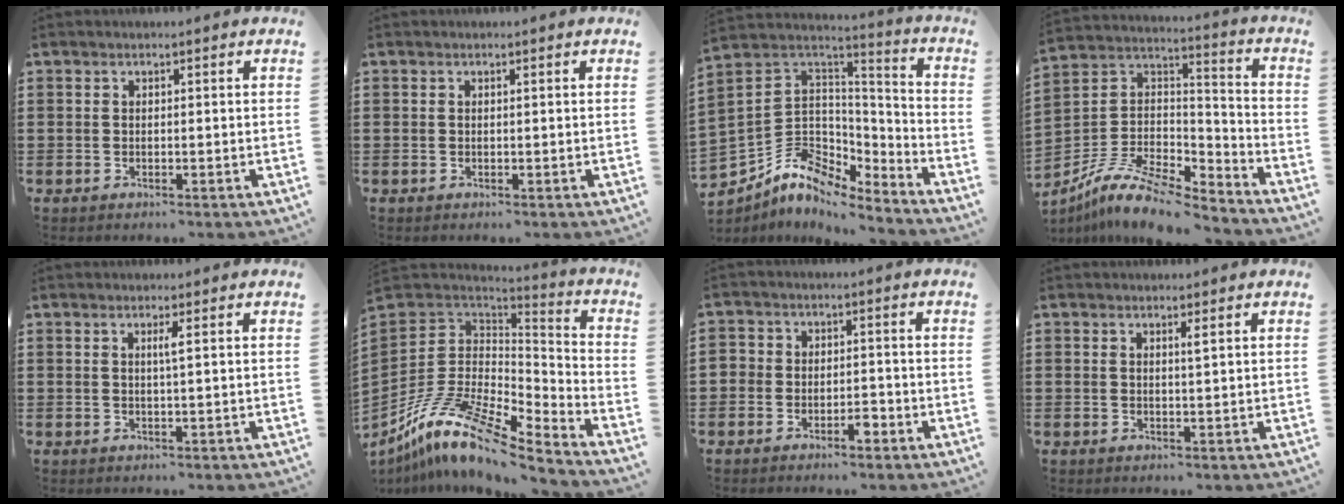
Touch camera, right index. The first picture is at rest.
{"total": 0.0}
{"total": 7.5, "force": [-5.1, 4.9, 2.4], "torque": [-0.075, -0.009, -0.097]}
{"total": 10.7, "force": [-8.9, 2.7, 5.3], "torque": [-0.112, 0.014, -0.179]}
{"total": 1.4, "force": [0.4, -0.3, 1.3], "torque": [-0.025, -0.004, 0.005]}
{"total": 13.1, "force": [-9.1, 4.1, 8.6], "torque": [-0.183, 0.011, -0.176]}
{"total": 2.8, "force": [-2.1, 1.7, 0.9], "torque": [-0.022, 0.008, -0.044]}
{"total": 0.9, "force": [0.5, -0.1, 0.7], "torque": [-0.014, -0.003, 0.010]}